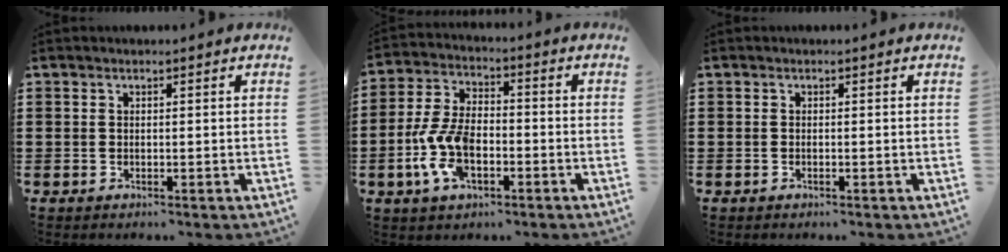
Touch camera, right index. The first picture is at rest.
{"total": 9.2, "force": [-2.8, 5.0, 7.1], "torque": [-0.177, -0.004, -0.059]}
{"total": 0.0}